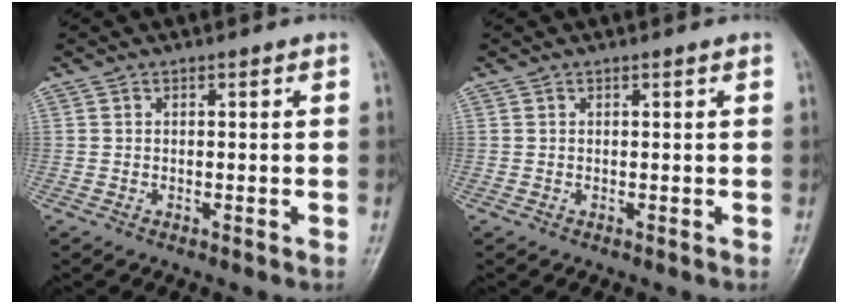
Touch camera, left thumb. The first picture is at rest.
{"total": 0.0}